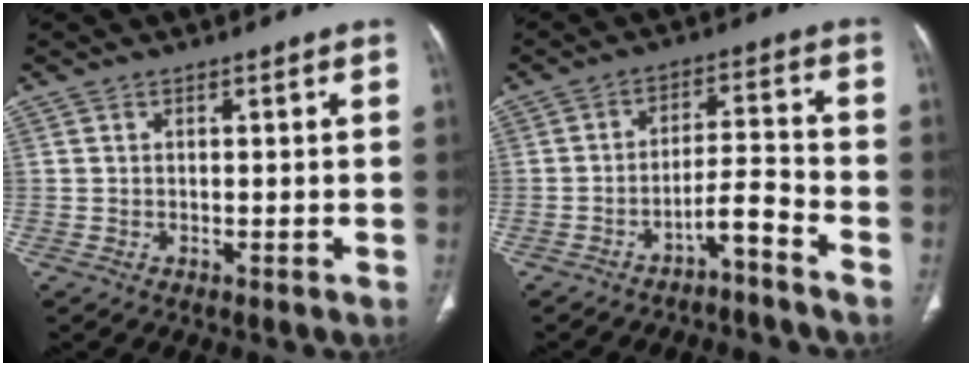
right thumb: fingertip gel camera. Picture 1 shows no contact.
{"total": 5.2, "force": [-4.2, 0.4, 3.0], "torque": [-0.054, 0.060, -0.069]}